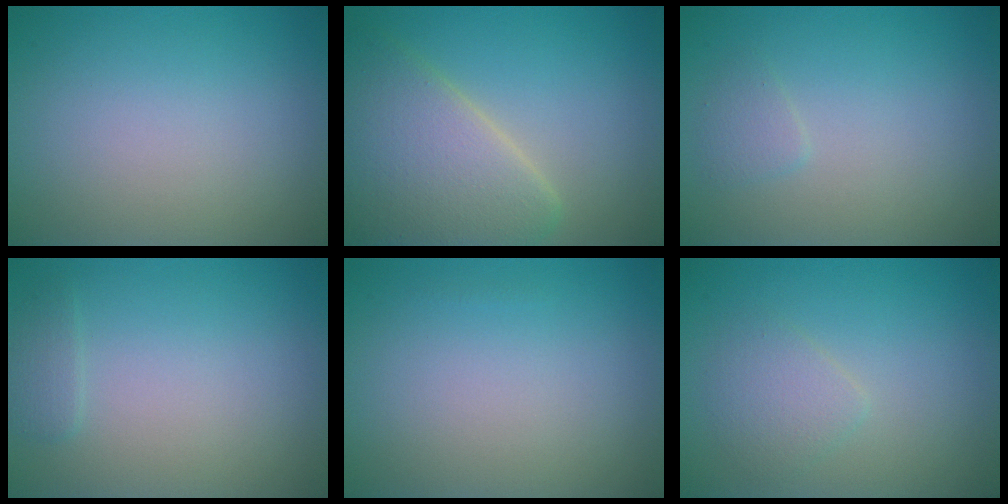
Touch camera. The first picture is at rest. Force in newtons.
{"total": 7.4, "press": 7.4, "slide": 0.4}
{"total": 1.0, "press": 1.0, "slide": 0.1}
{"total": 1.1, "press": 1.1, "slide": 0.1}
{"total": 0.0}
{"total": 1.9, "press": 1.9, "slide": 0.1}